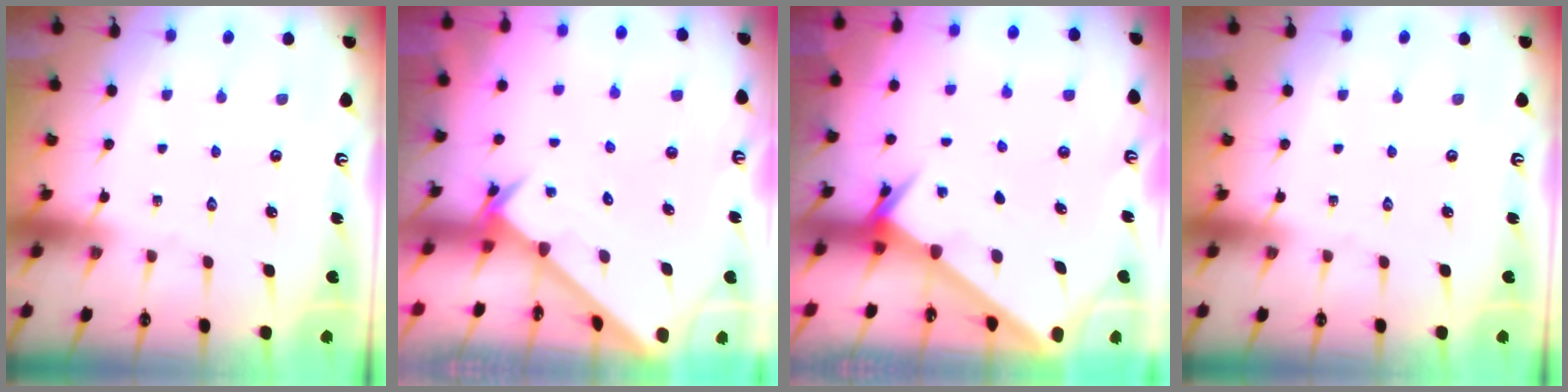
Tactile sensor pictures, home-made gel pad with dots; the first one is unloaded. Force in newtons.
{"total": 2.7, "press": 2.6, "slide": 0.2}
{"total": 2.4, "press": 2.4, "slide": 0.3}
{"total": 0.0}